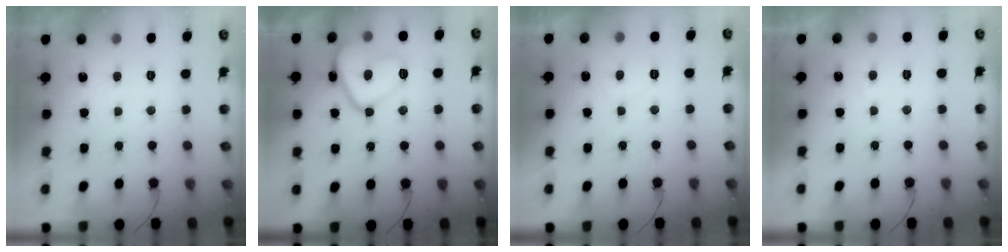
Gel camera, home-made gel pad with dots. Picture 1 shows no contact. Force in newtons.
{"total": 13.5, "press": 13.5, "slide": 1.0}
{"total": 2.1, "press": 2.0, "slide": 0.7}
{"total": 0.0}